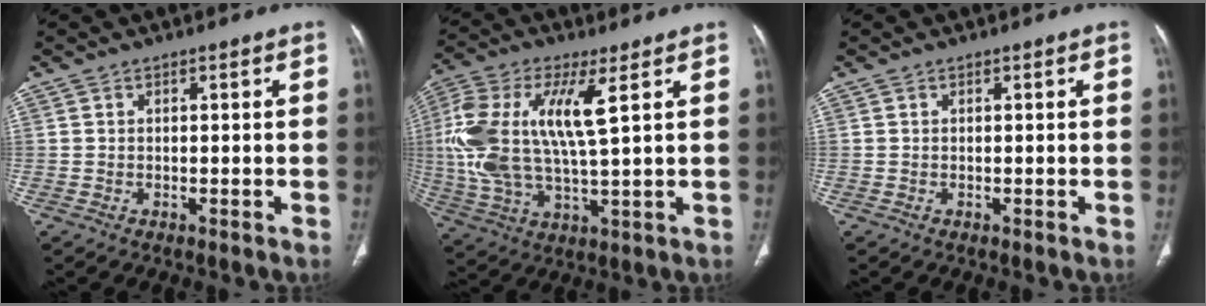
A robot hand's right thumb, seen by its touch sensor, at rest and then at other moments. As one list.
[{"total": 17.4, "force": [4.0, 6.2, 15.8], "torque": [-0.356, 0.000, 0.074]}, {"total": 0.0}]